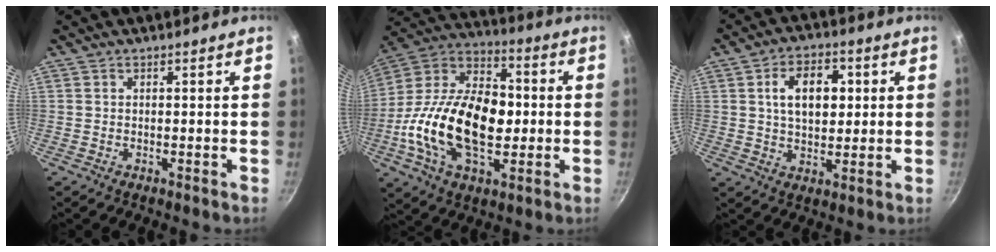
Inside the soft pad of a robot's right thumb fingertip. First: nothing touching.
{"total": 25.0, "force": [-2.5, 15.0, 19.8], "torque": [-0.336, 0.035, -0.058]}
{"total": 10.0, "force": [2.0, 6.4, 7.4], "torque": [-0.099, 0.003, 0.030]}